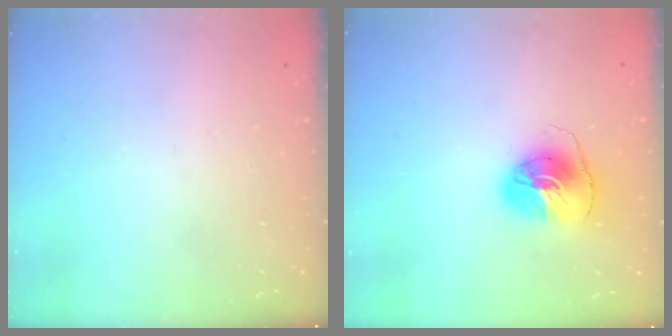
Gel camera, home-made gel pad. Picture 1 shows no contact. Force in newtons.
{"total": 8.6, "press": 8.6, "slide": 0.9}